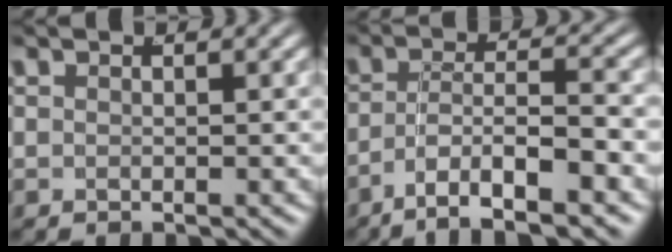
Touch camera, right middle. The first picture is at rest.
{"total": 7.0, "force": [-4.8, 2.3, 4.5], "torque": [-0.084, -0.022, -0.067]}